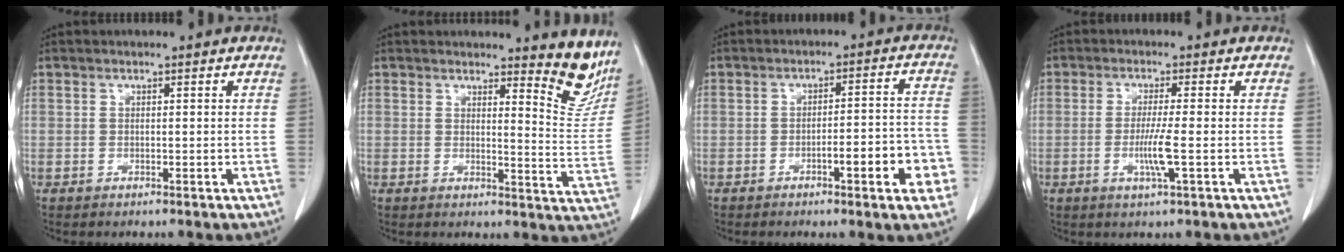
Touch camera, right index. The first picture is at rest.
{"total": 7.3, "force": [6.7, 0.9, 2.9], "torque": [-0.019, -0.055, 0.063]}
{"total": 8.3, "force": [-3.5, 1.5, 7.4], "torque": [-0.087, 0.020, -0.041]}
{"total": 4.6, "force": [-1.1, -0.5, 4.5], "torque": [-0.090, -0.011, -0.022]}